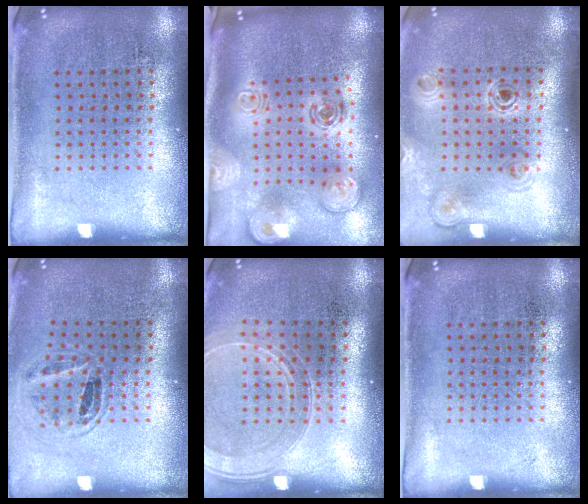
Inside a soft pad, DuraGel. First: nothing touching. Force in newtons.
{"total": 2.9, "press": 2.1, "slide": 2.1}
{"total": 1.1, "press": 1.1, "slide": 0.1}
{"total": 0.9, "press": 0.9, "slide": 0.3}
{"total": 1.4, "press": 1.3, "slide": 0.5}
{"total": 0.0}